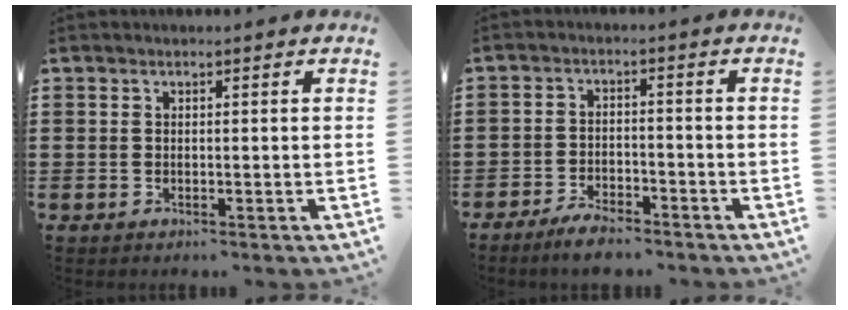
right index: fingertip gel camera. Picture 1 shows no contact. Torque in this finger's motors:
{"motor_torque": [0.05, 1.12, 0.01, -0.01]}